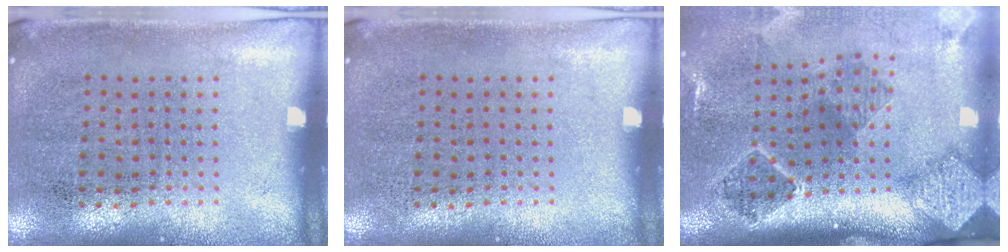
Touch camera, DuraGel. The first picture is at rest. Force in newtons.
{"total": 0.0}
{"total": 2.9, "press": 1.9, "slide": 2.1}